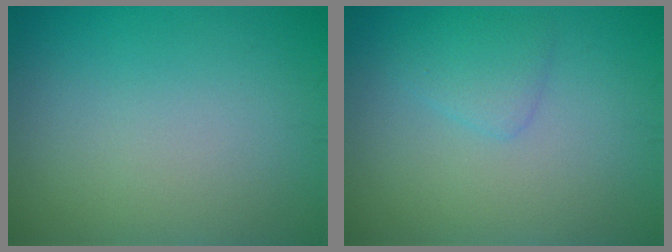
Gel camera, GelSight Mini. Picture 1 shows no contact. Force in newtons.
{"total": 1.8, "press": 1.8, "slide": 0.1}